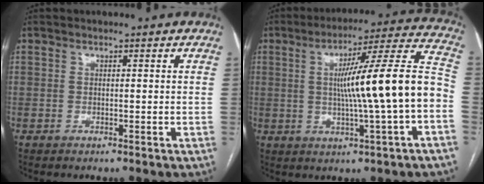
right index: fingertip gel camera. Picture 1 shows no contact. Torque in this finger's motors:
{"motor_torque": [1.62, -0.51, 0.65, 0.21]}